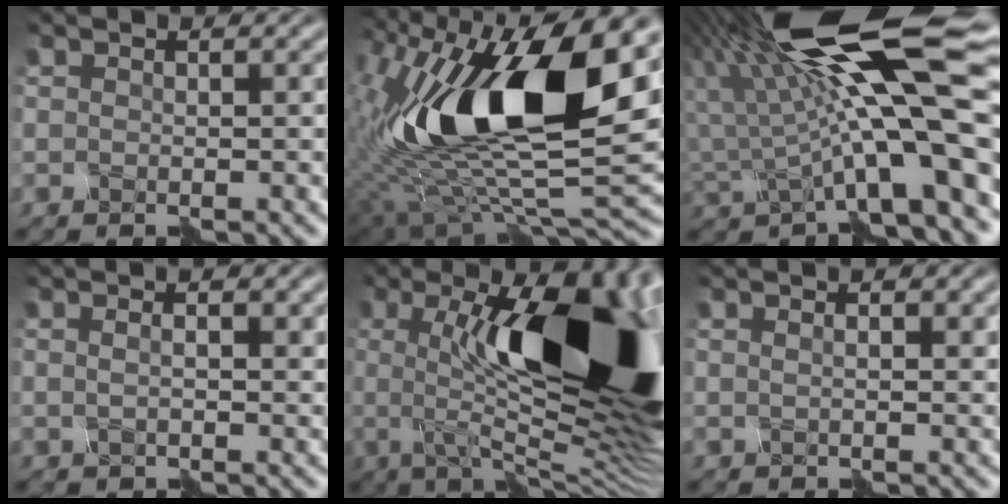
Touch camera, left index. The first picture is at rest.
{"total": 16.8, "force": [3.3, 6.8, 15.0], "torque": [-0.268, 0.005, 0.051]}
{"total": 15.3, "force": [4.3, 3.1, 14.4], "torque": [-0.242, 0.014, 0.077]}
{"total": 1.3, "force": [0.9, -0.1, 0.9], "torque": [-0.008, 0.001, 0.009]}
{"total": 15.1, "force": [2.3, 4.3, 14.3], "torque": [-0.199, 0.003, 0.026]}
{"total": 1.1, "force": [0.8, -0.8, 0.1], "torque": [-0.005, -0.004, 0.020]}